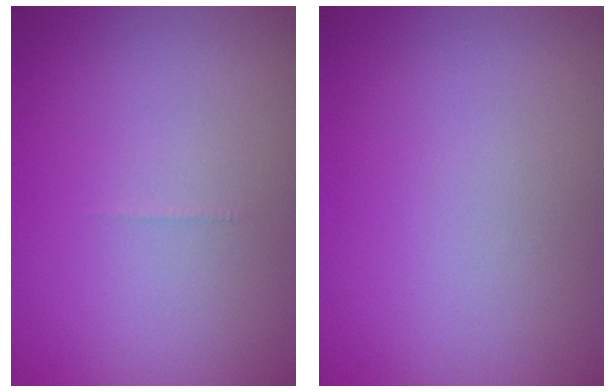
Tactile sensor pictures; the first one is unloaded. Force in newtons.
{"total": 0.0}